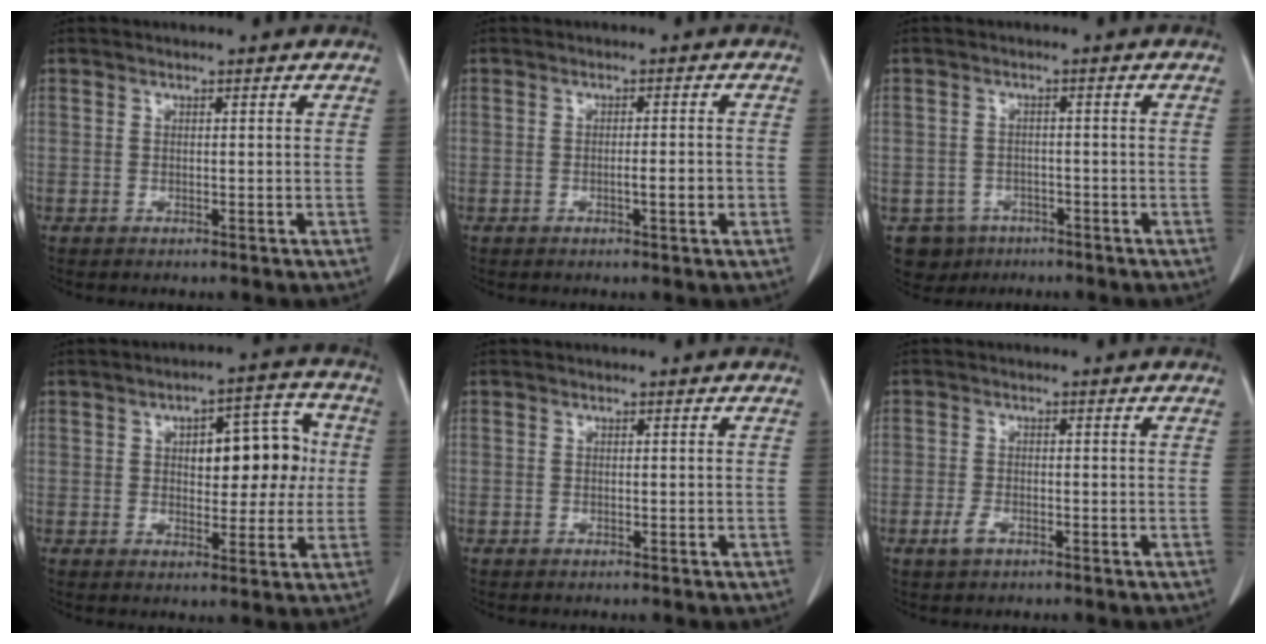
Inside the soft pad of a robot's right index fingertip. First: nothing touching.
{"total": 2.8, "force": [-0.8, 0.1, 2.6], "torque": [-0.043, -0.002, -0.013]}
{"total": 4.9, "force": [-2.9, 3.9, 0.4], "torque": [-0.002, 0.007, -0.041]}
{"total": 9.9, "force": [1.4, 4.3, 8.8], "torque": [-0.111, 0.033, 0.025]}
{"total": 0.0}
{"total": 2.2, "force": [-1.2, 1.0, 1.5], "torque": [-0.035, 0.000, -0.022]}